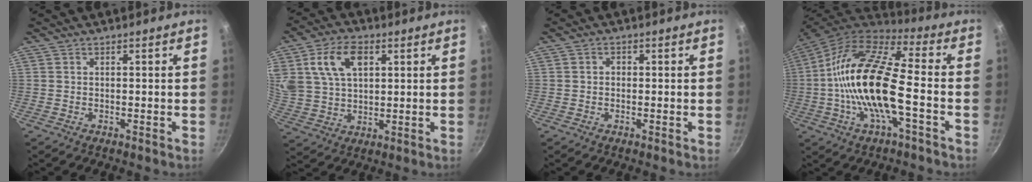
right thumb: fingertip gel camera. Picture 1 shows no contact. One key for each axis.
{"total": 12.4, "fx": 4.5, "fy": 8.0, "fz": 8.4, "tx": -0.145, "ty": -0.003, "tz": 0.086}
{"total": 1.3, "fx": 0.0, "fy": 1.1, "fz": 0.6, "tx": -0.009, "ty": 0.005, "tz": -0.003}
{"total": 19.5, "fx": -2.9, "fy": 6.9, "fz": 18.0, "tx": -0.346, "ty": 0.036, "tz": -0.072}